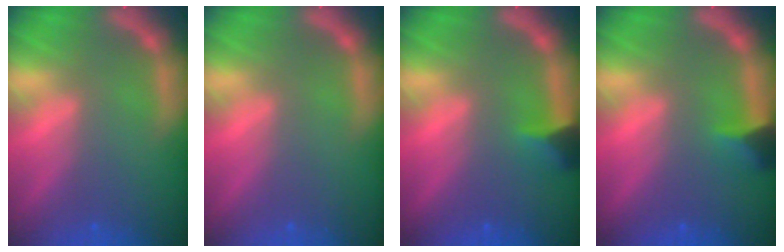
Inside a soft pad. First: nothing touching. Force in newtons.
{"total": 0.0}
{"total": 2.4}
{"total": 2.4}